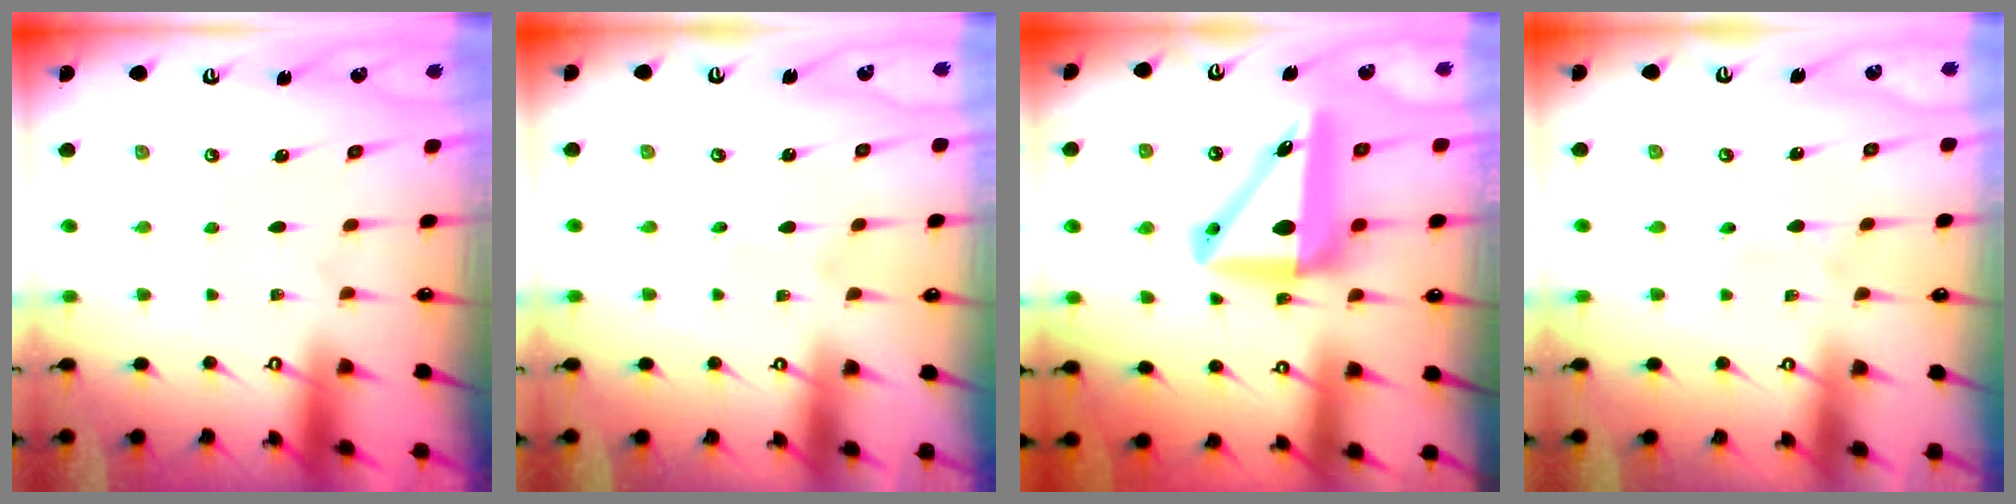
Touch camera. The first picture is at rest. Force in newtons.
{"total": 0.7, "press": 0.7, "slide": 0.0}
{"total": 13.5, "press": 13.1, "slide": 3.0}
{"total": 2.8, "press": 2.8, "slide": 0.3}